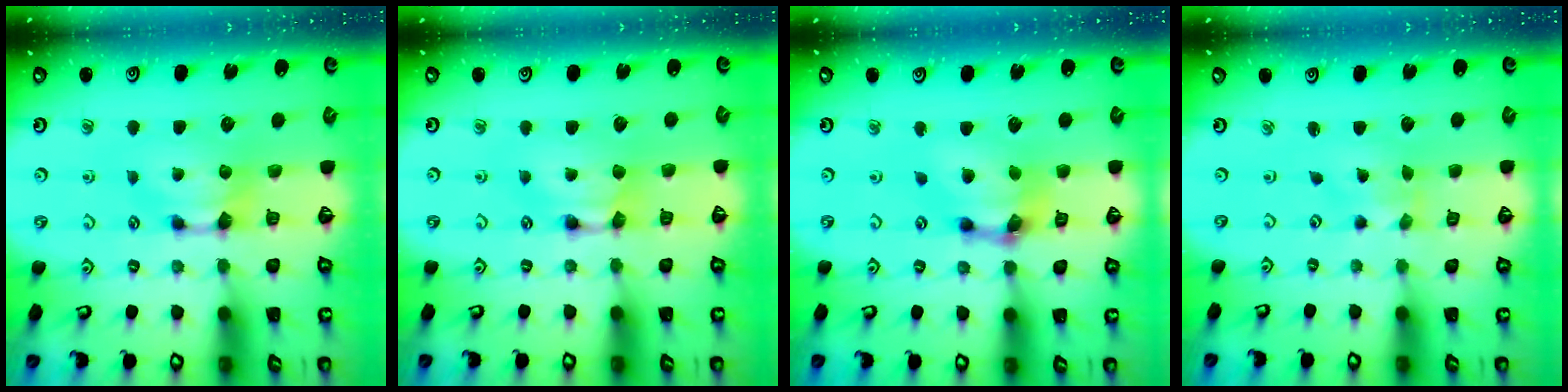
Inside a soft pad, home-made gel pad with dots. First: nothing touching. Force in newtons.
{"total": 1.6, "press": 1.6, "slide": 0.2}
{"total": 6.4, "press": 6.1, "slide": 1.9}
{"total": 3.6, "press": 3.5, "slide": 1.0}